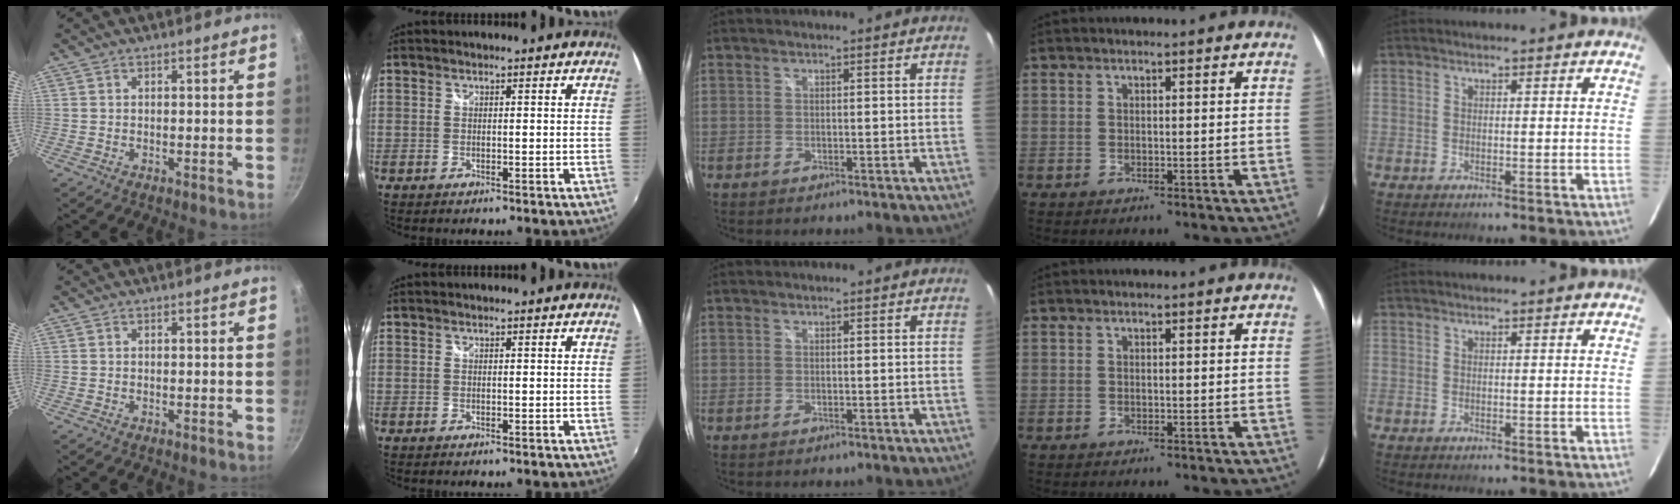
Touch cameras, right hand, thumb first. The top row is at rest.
{}